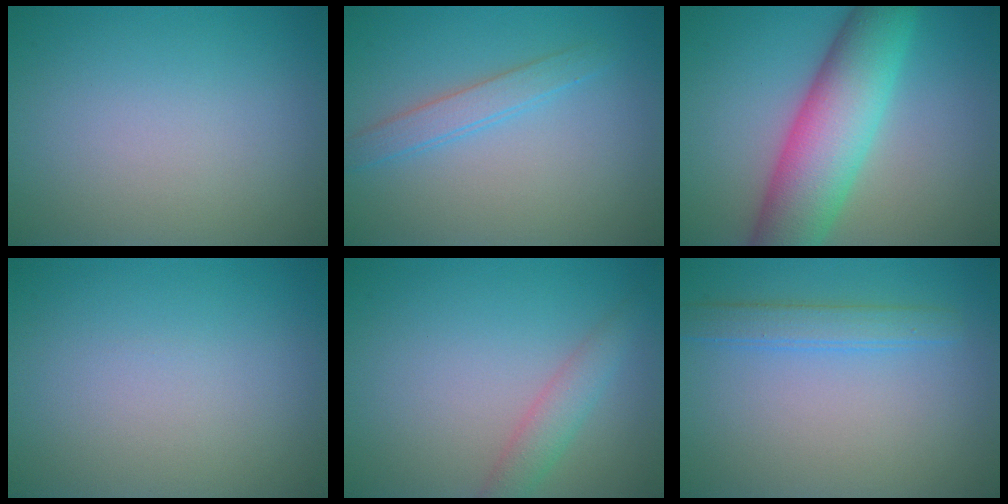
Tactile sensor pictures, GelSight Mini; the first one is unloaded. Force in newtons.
{"total": 1.7, "press": 1.7, "slide": 0.1}
{"total": 9.3, "press": 9.3, "slide": 0.3}
{"total": 0.0}
{"total": 2.2, "press": 2.2, "slide": 0.1}
{"total": 2.3, "press": 2.3, "slide": 0.2}